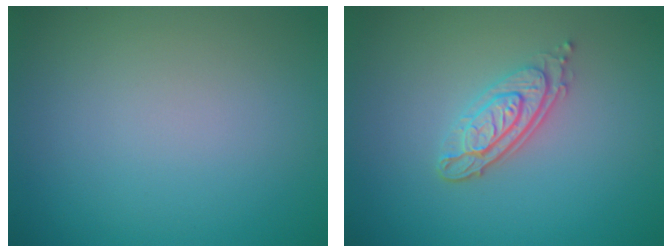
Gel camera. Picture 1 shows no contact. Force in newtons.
{"total": 3.3, "press": 2.7, "slide": 1.9}